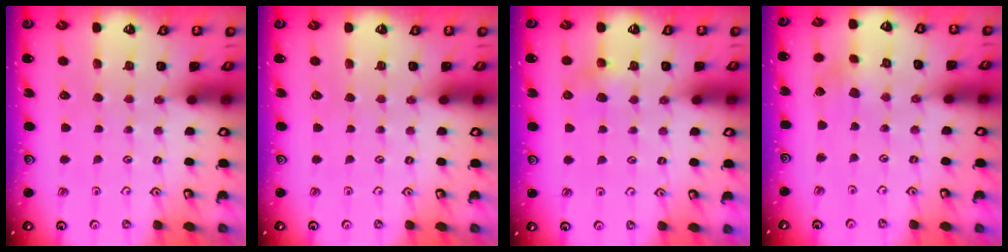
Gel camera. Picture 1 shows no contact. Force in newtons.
{"total": 0.0}
{"total": 4.1, "press": 4.1, "slide": 0.5}
{"total": 2.3, "press": 2.3, "slide": 0.4}